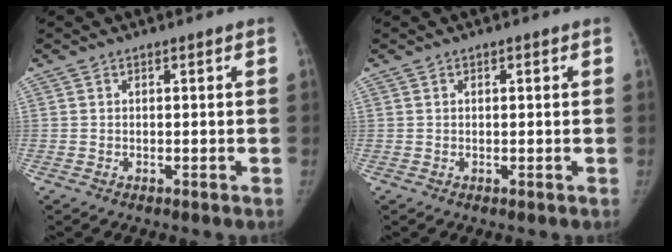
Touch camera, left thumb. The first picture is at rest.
{"total": 0.7, "force": [0.2, 0.3, 0.6], "torque": [-0.009, 0.002, 0.004]}